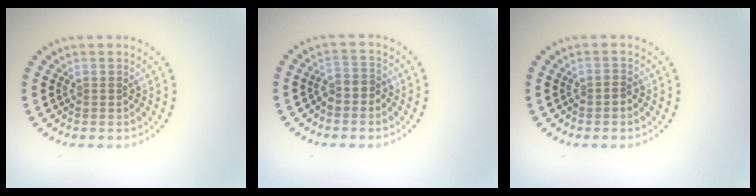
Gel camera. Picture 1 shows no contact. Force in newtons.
{"total": 1.8, "press": 1.6, "slide": 1.0}
{"total": 0.6, "press": 0.3, "slide": 0.5}